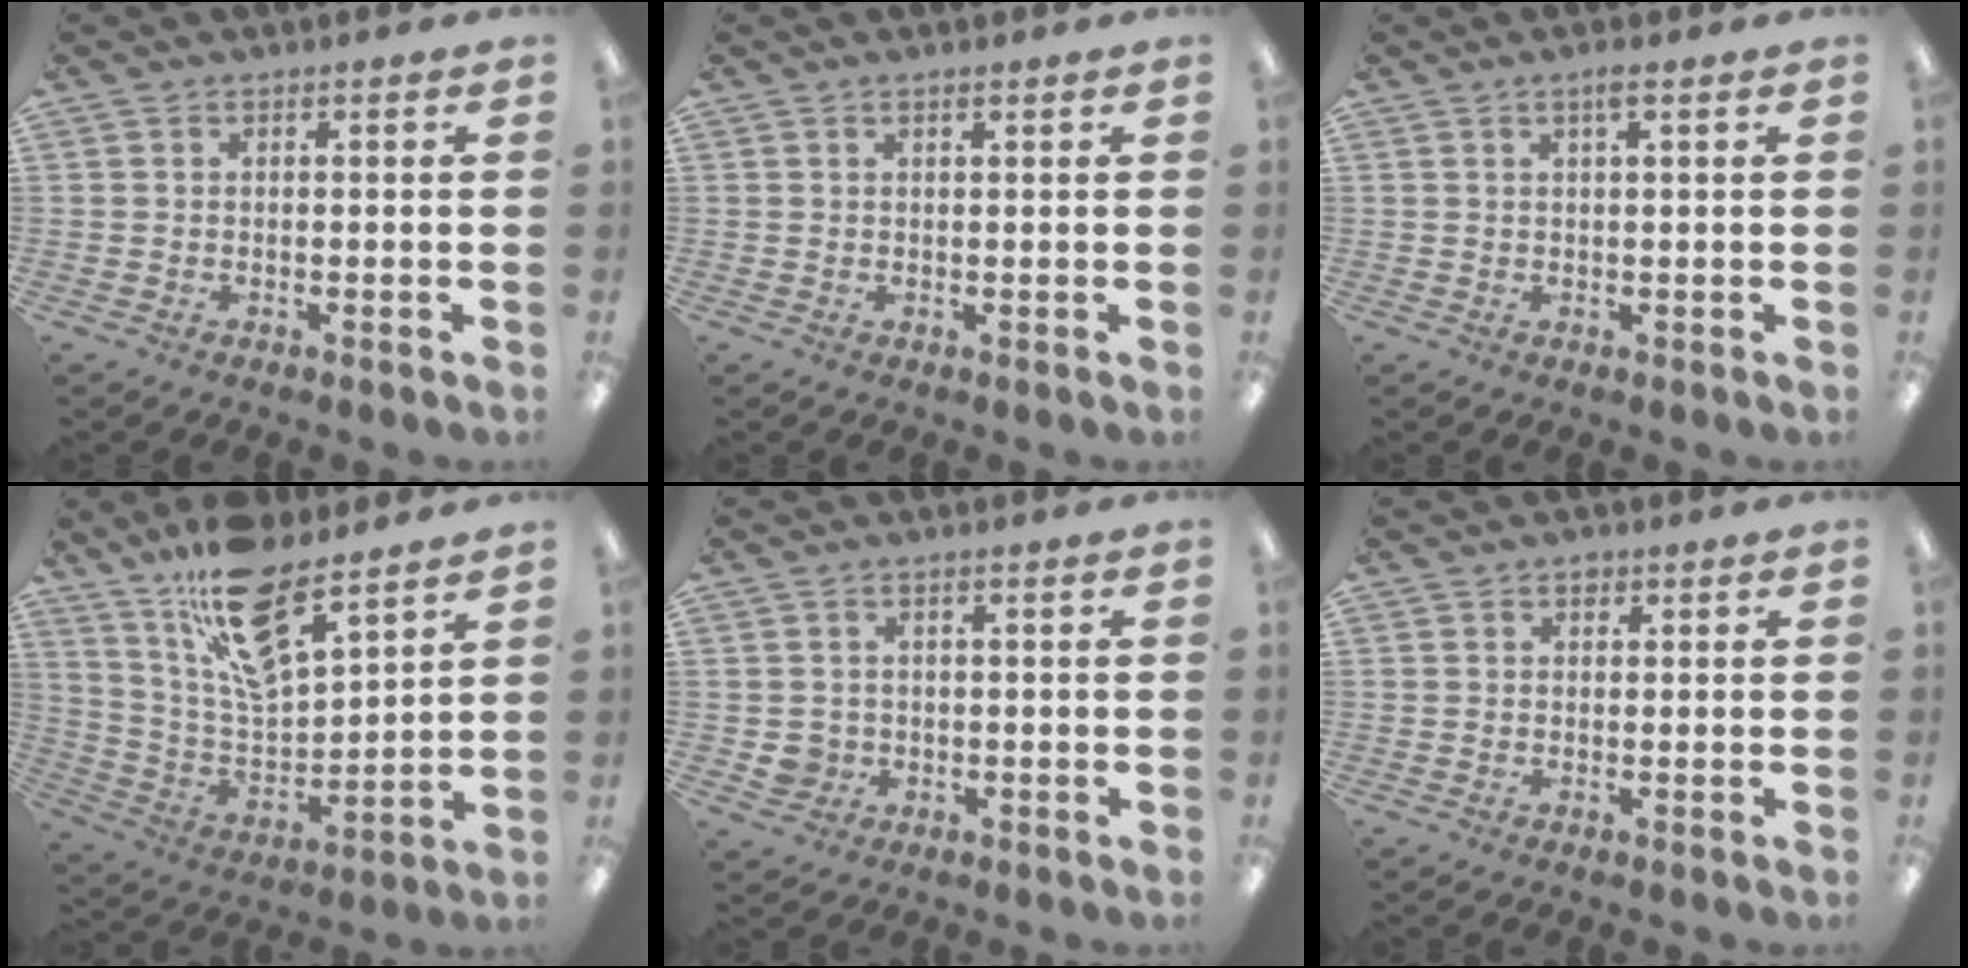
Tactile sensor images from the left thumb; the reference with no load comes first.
{"total": 0.8, "force": [0.7, 0.1, 0.5], "torque": [-0.010, 0.000, 0.012]}
{"total": 2.2, "force": [1.3, 0.2, 1.7], "torque": [-0.030, 0.000, 0.020]}
{"total": 16.8, "force": [12.1, 6.2, 9.8], "torque": [-0.175, -0.068, 0.211]}
{"total": 3.1, "force": [-0.3, 3.0, 0.8], "torque": [-0.007, 0.002, -0.006]}
{"total": 1.1, "force": [0.6, 0.7, 0.5], "torque": [-0.003, -0.001, 0.009]}